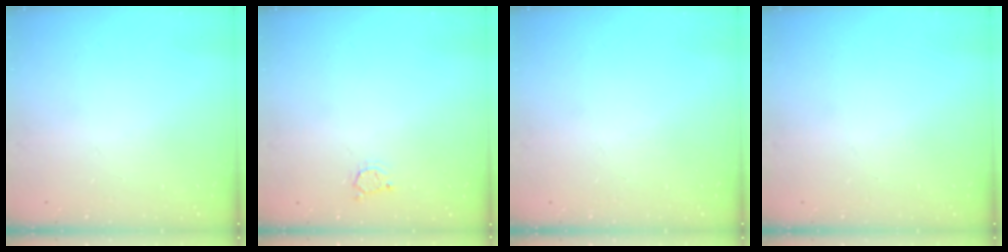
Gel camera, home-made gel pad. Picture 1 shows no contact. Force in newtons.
{"total": 2.5, "press": 2.5, "slide": 0.3}
{"total": 0.0}
{"total": 0.0}